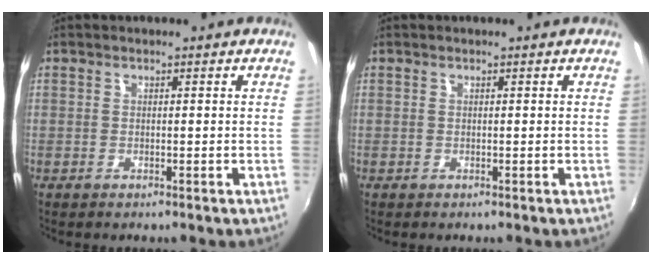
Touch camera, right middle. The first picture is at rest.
{"total": 0.0}